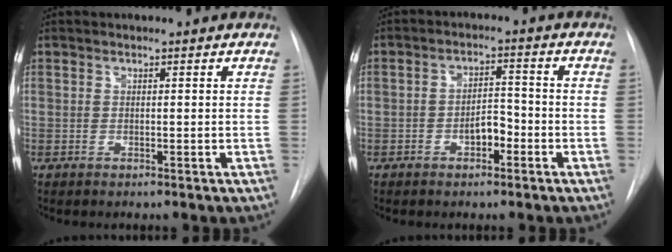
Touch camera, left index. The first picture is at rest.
{"total": 4.1, "force": [-2.2, 1.9, 2.8], "torque": [-0.045, 0.008, -0.036]}